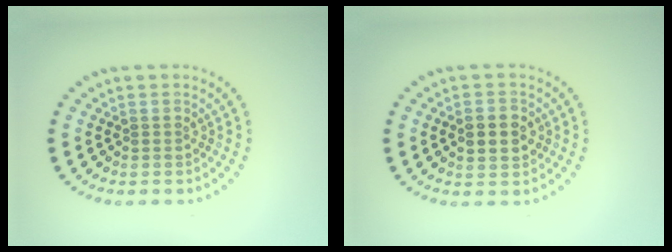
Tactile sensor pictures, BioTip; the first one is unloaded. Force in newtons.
{"total": 3.0, "press": 3.0, "slide": 0.0}